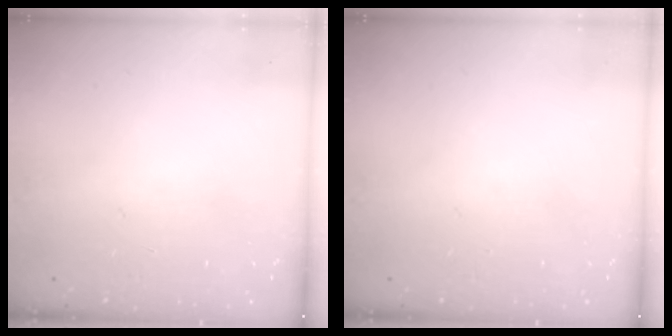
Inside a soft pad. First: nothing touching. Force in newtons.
{"total": 0.0}